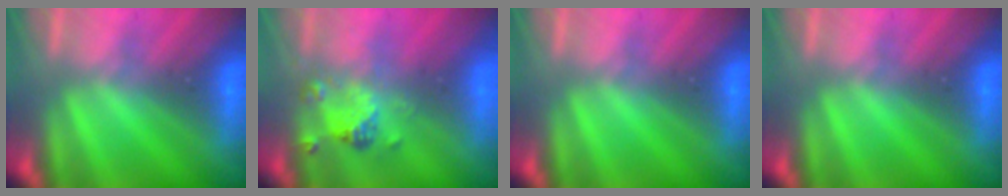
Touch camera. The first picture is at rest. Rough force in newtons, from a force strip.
{"total": 2.4}
{"total": 0.0}
{"total": 0.0}